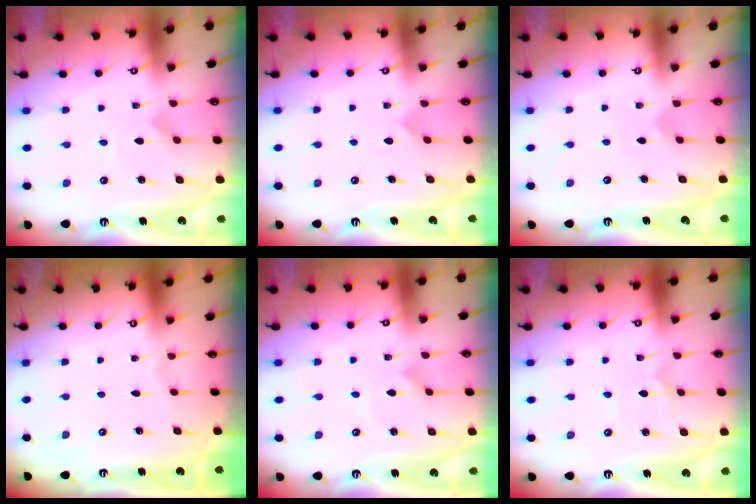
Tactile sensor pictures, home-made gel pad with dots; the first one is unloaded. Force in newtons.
{"total": 2.5, "press": 2.5, "slide": 0.2}
{"total": 2.1, "press": 2.1, "slide": 0.2}
{"total": 0.0}
{"total": 0.6, "press": 0.6, "slide": 0.1}
{"total": 1.1, "press": 1.1, "slide": 0.1}